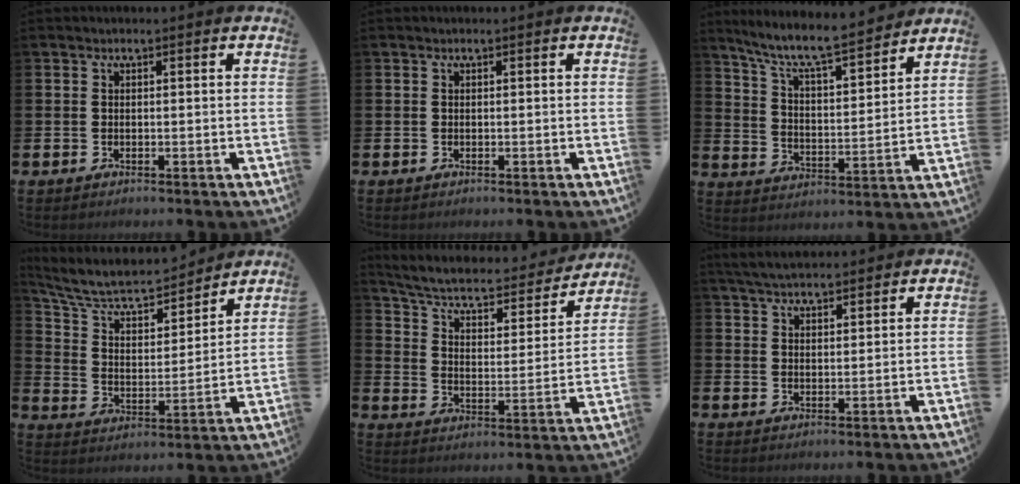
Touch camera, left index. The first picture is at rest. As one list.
[{"total": 0.0}, {"total": 8.8, "force": [8.0, 1.0, 3.4], "torque": [-0.097, -0.056, 0.137]}, {"total": 8.9, "force": [8.0, 2.6, 2.9], "torque": [-0.103, -0.053, 0.137]}, {"total": 6.9, "force": [6.0, 2.0, 2.8], "torque": [-0.081, -0.045, 0.096]}, {"total": 4.5, "force": [4.4, 0.8, 0.8], "torque": [-0.027, -0.015, 0.079]}]